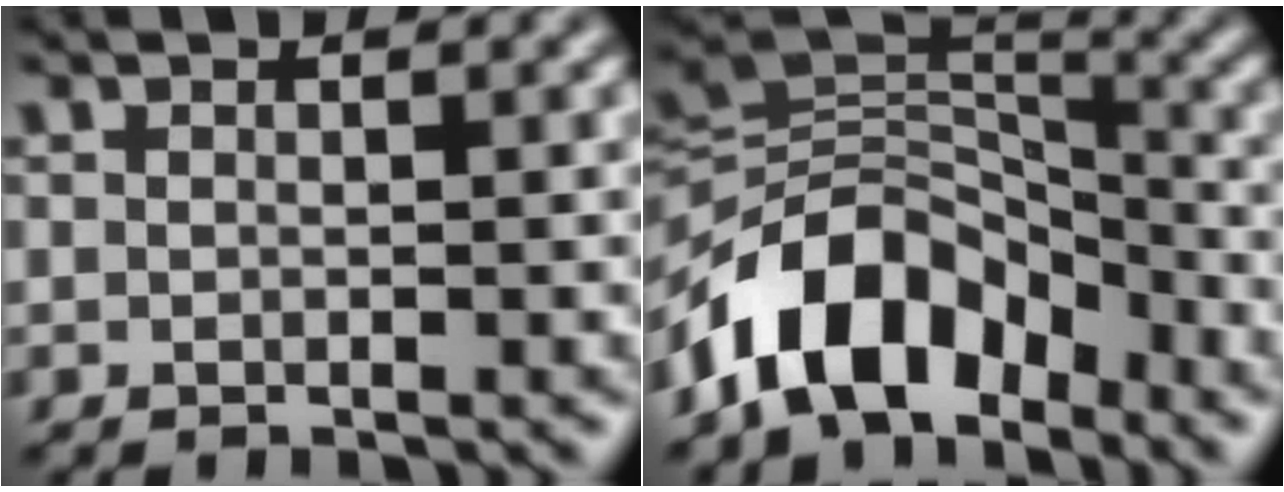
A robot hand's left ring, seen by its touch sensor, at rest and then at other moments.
{"total": 9.0, "force": [-5.4, 5.1, 5.1], "torque": [-0.069, 0.013, -0.109]}